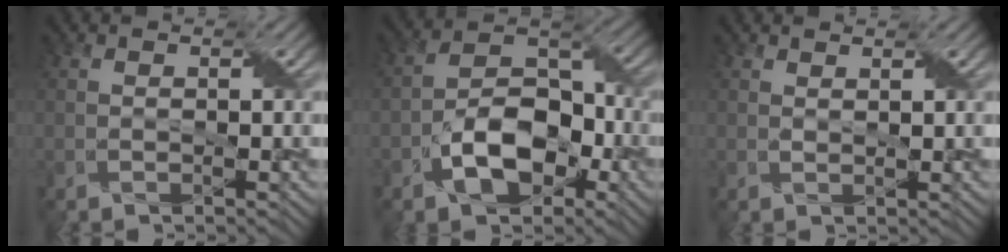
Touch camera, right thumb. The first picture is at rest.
{"total": 8.7, "force": [-4.1, 5.2, 5.7], "torque": [-0.094, 0.005, -0.079]}
{"total": 1.0, "force": [0.9, 0.0, -0.3], "torque": [0.002, -0.005, 0.014]}